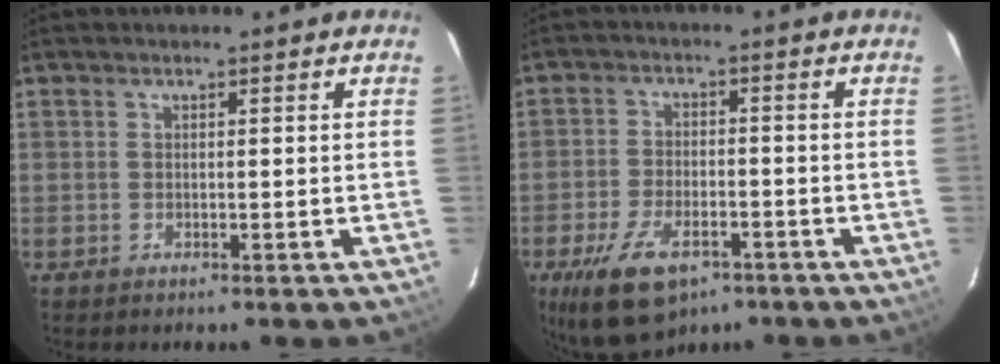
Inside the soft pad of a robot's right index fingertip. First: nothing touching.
{"total": 12.1, "force": [-7.2, 5.9, 7.7], "torque": [-0.166, -0.018, -0.120]}